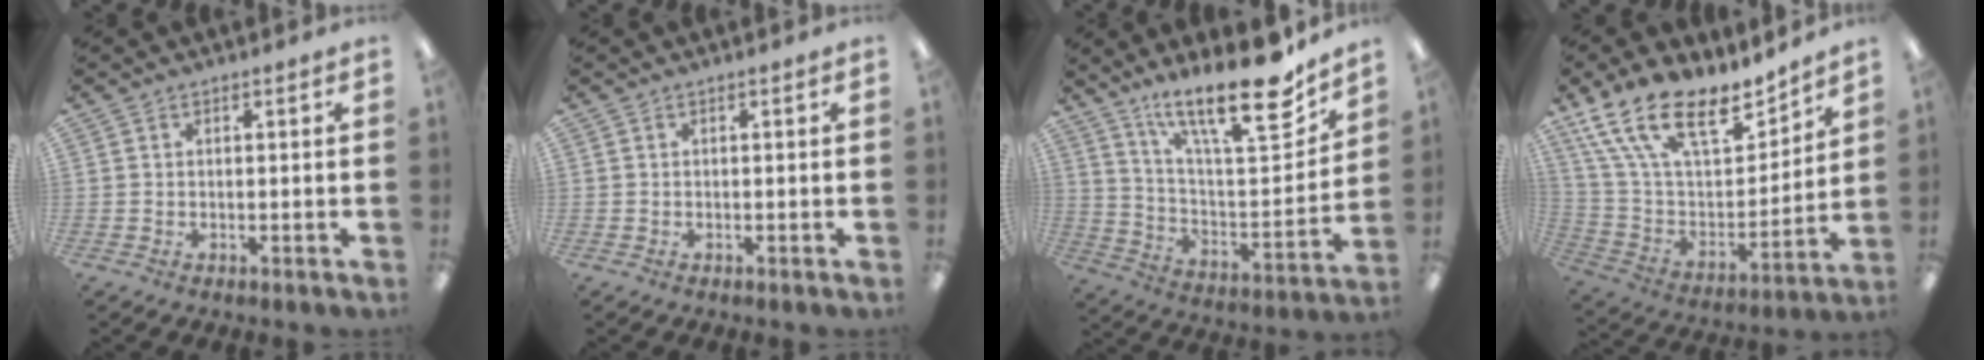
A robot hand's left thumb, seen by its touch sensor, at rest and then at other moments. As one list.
[{"total": 0.0}, {"total": 21.1, "force": [15.7, 4.3, 13.4], "torque": [-0.215, -0.116, 0.254]}, {"total": 20.0, "force": [14.1, 8.2, 11.6], "torque": [-0.231, -0.089, 0.255]}]